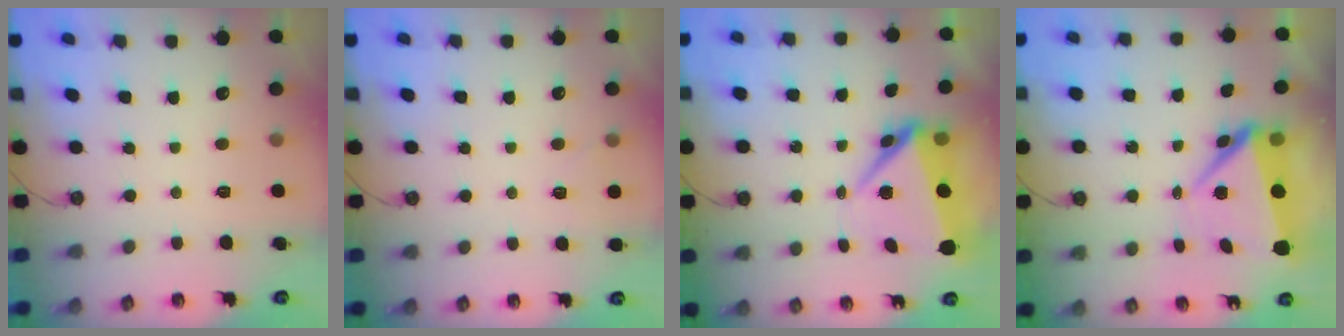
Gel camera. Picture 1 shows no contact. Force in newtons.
{"total": 3.5, "press": 3.1, "slide": 1.8}
{"total": 8.1, "press": 7.9, "slide": 1.8}
{"total": 7.5, "press": 7.4, "slide": 1.3}